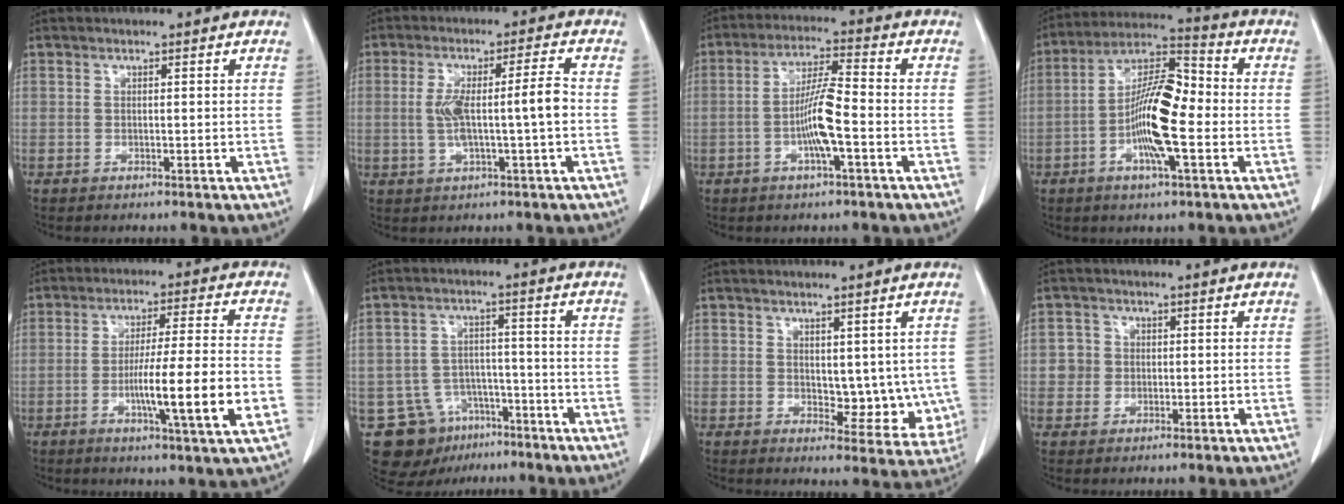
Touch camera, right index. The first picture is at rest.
{"total": 7.7, "force": [-0.4, 0.4, 7.7], "torque": [-0.142, 0.017, -0.002]}
{"total": 7.6, "force": [-1.9, 0.6, 7.4], "torque": [-0.146, 0.007, -0.038]}
{"total": 13.1, "force": [-2.5, 2.8, 12.5], "torque": [-0.231, 0.014, -0.048]}
{"total": 13.0, "force": [-3.4, -0.1, 12.6], "torque": [-0.205, -0.007, -0.056]}
{"total": 10.7, "force": [-6.4, 8.0, 3.0], "torque": [-0.051, 0.025, -0.092]}
{"total": 7.3, "force": [0.7, 4.4, 5.8], "torque": [-0.046, -0.008, 0.022]}
{"total": 2.9, "force": [0.1, 2.9, 0.3], "torque": [0.006, 0.011, 0.004]}